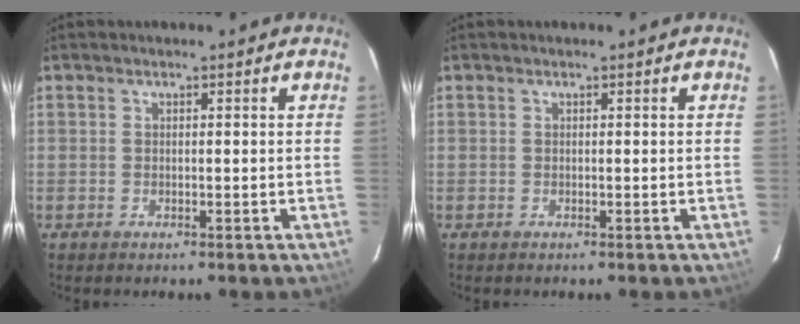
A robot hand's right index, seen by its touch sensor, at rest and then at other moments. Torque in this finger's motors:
{"motor_torque": [0.00, 0.00, 0.01, 0.00]}